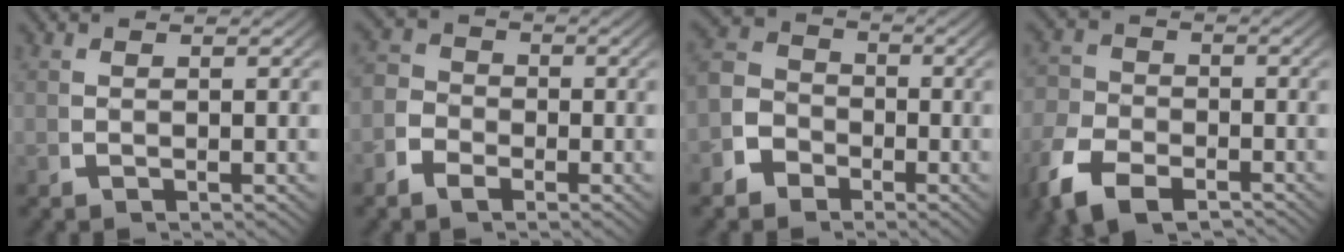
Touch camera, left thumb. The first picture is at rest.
{"total": 3.2, "force": [-0.8, 2.7, 1.5], "torque": [-0.016, -0.002, -0.022]}
{"total": 5.6, "force": [-1.4, 4.9, 2.4], "torque": [-0.034, -0.010, -0.028]}
{"total": 5.5, "force": [-3.4, 3.4, 2.7], "torque": [-0.052, -0.017, -0.057]}